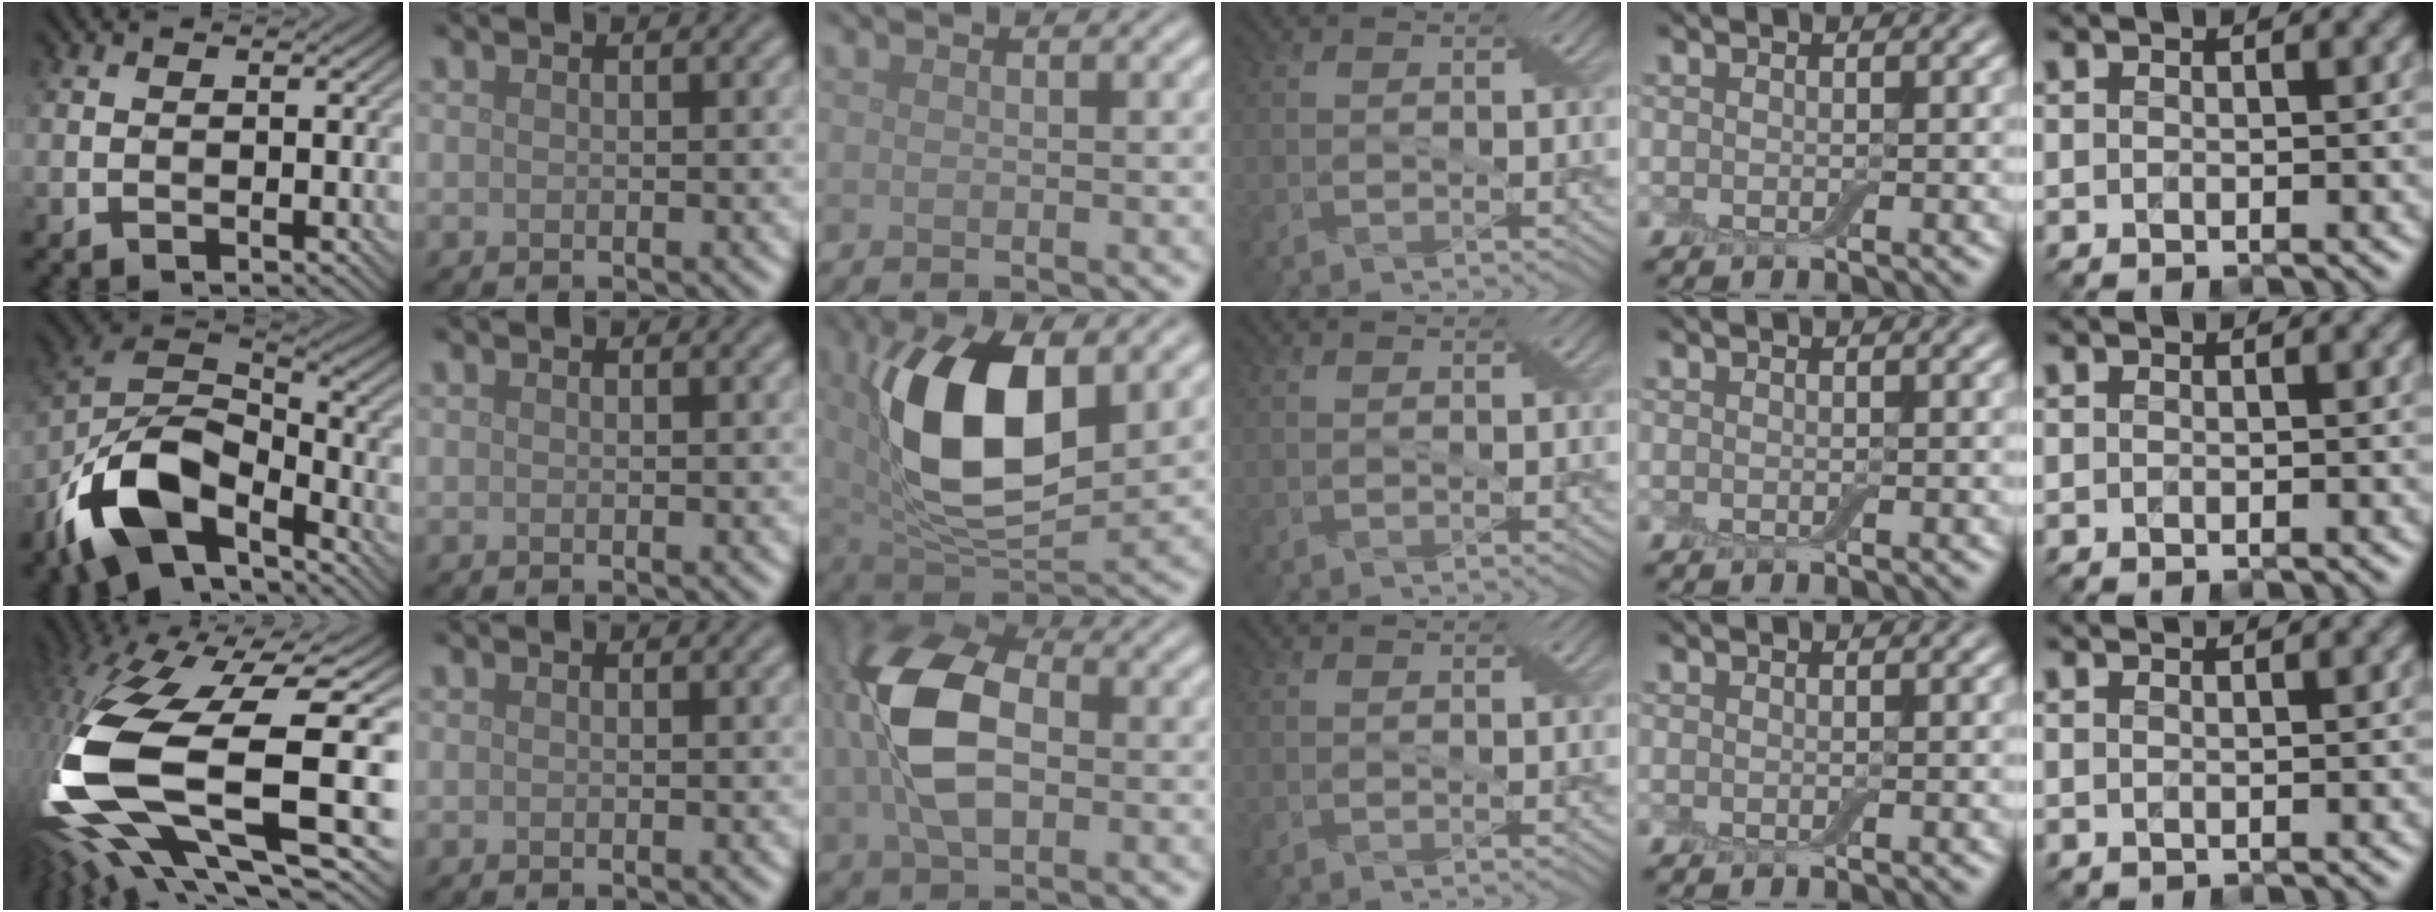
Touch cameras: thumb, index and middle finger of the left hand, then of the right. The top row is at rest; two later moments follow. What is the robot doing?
{"motion": "cut", "object": "aluminum foil"}